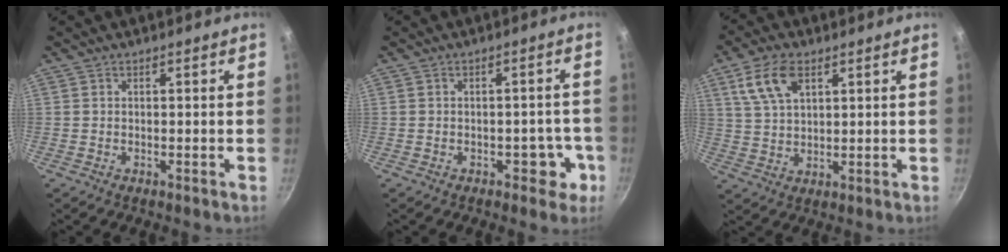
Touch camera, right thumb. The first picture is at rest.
{"total": 4.8, "force": [-2.0, 3.2, 2.9], "torque": [-0.004, 0.024, -0.019]}
{"total": 9.1, "force": [4.2, 5.0, 6.3], "torque": [-0.114, -0.003, 0.083]}